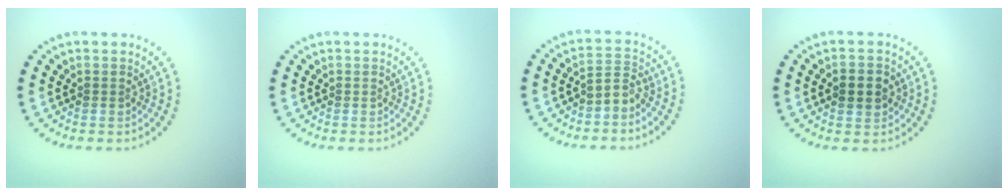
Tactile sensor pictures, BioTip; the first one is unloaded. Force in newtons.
{"total": 0.0}
{"total": 2.1, "press": 1.4, "slide": 1.6}
{"total": 2.4, "press": 2.4, "slide": 0.2}